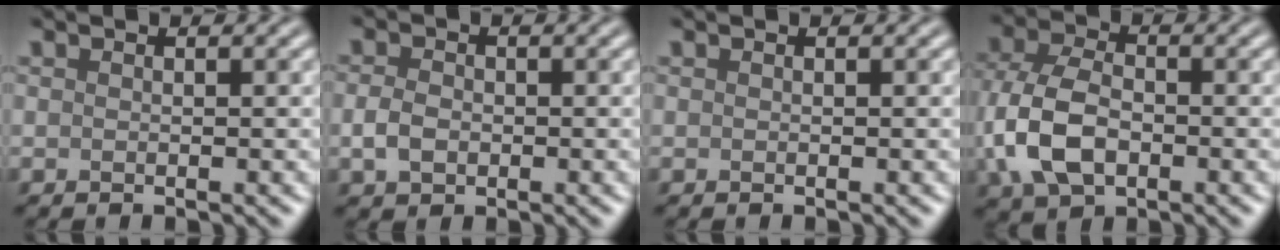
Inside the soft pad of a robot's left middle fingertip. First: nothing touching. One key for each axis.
{"total": 2.3, "fx": -0.4, "fy": 1.8, "fz": 1.4, "tx": -0.030, "ty": -0.002, "tz": -0.013}
{"total": 0.0}
{"total": 7.4, "fx": -1.8, "fy": 4.8, "fz": 5.3, "tx": -0.130, "ty": -0.002, "tz": -0.044}